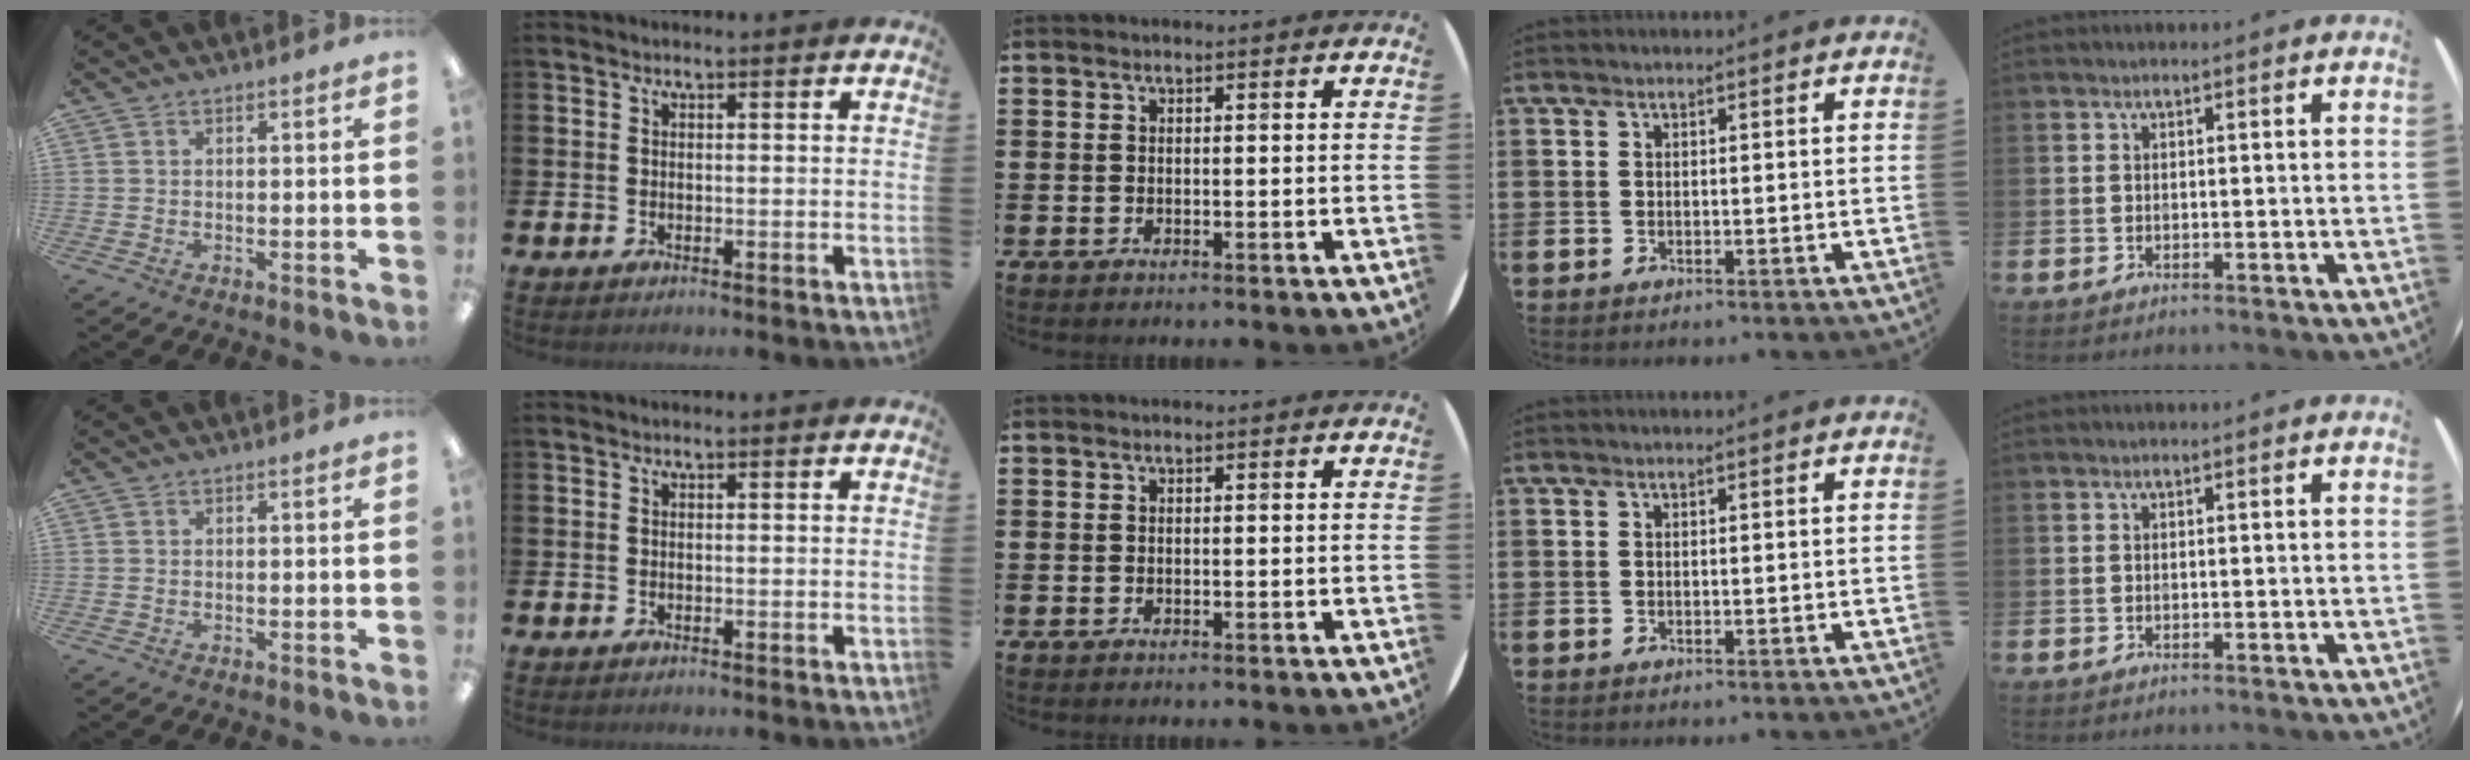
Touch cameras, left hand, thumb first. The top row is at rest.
{}